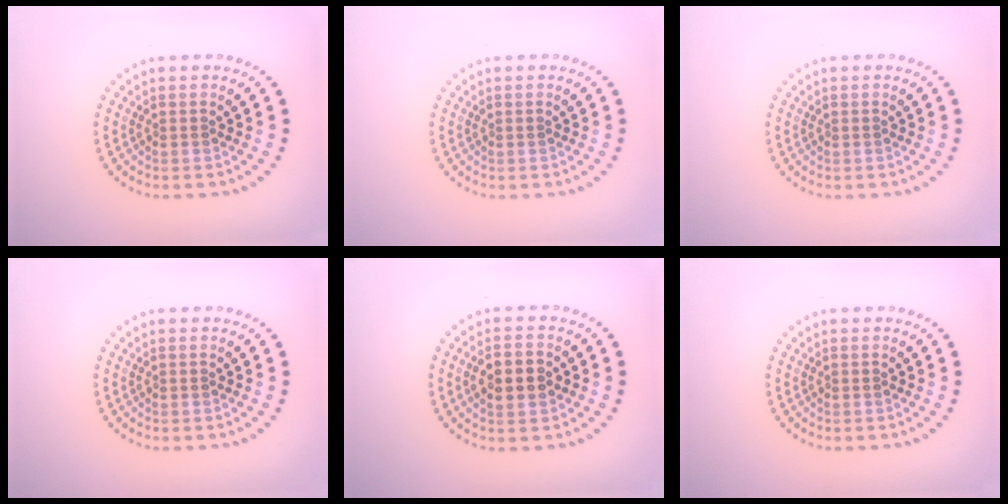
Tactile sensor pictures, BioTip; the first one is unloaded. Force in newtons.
{"total": 0.0}
{"total": 0.0}
{"total": 0.0}
{"total": 3.2, "press": 3.2, "slide": 0.1}
{"total": 0.0}